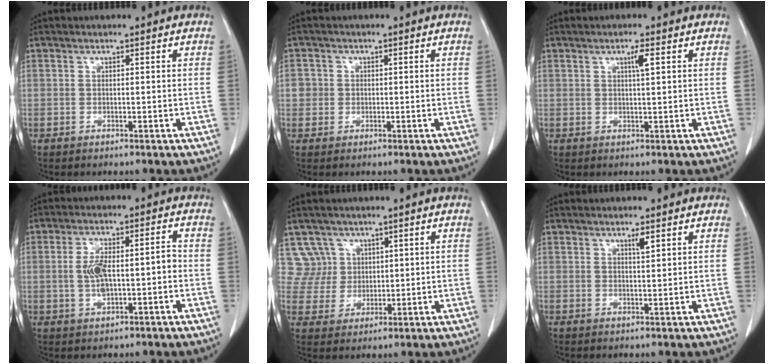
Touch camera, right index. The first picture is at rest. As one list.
[{"total": 2.3, "force": [0.2, 2.3, 0.3], "torque": [0.009, 0.009, 0.005]}, {"total": 2.1, "force": [0.8, 0.0, 1.9], "torque": [-0.036, -0.001, 0.014]}, {"total": 6.6, "force": [-0.9, 2.2, 6.2], "torque": [-0.120, 0.020, -0.011]}, {"total": 5.5, "force": [2.8, 4.6, -0.7], "torque": [0.025, 0.012, 0.062]}, {"total": 1.5, "force": [0.9, 0.1, 1.2], "torque": [-0.022, -0.003, 0.015]}]